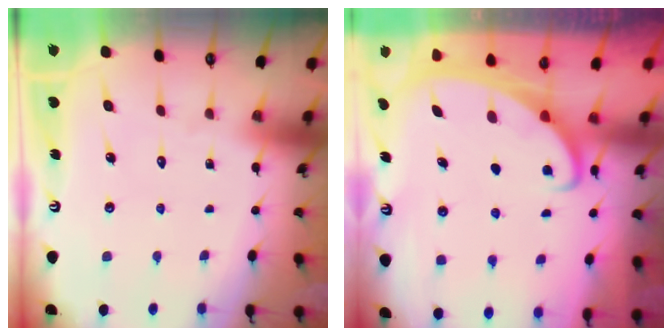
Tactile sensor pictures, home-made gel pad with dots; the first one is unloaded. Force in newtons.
{"total": 2.3, "press": 2.2, "slide": 0.3}